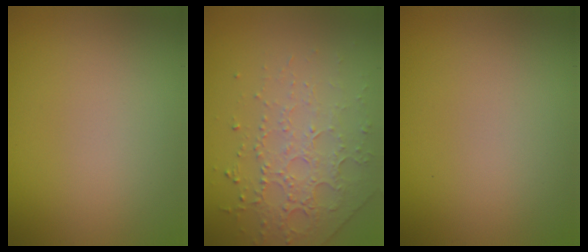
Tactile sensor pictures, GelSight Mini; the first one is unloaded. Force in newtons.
{"total": 4.6, "press": 3.1, "slide": 3.4}
{"total": 0.0}